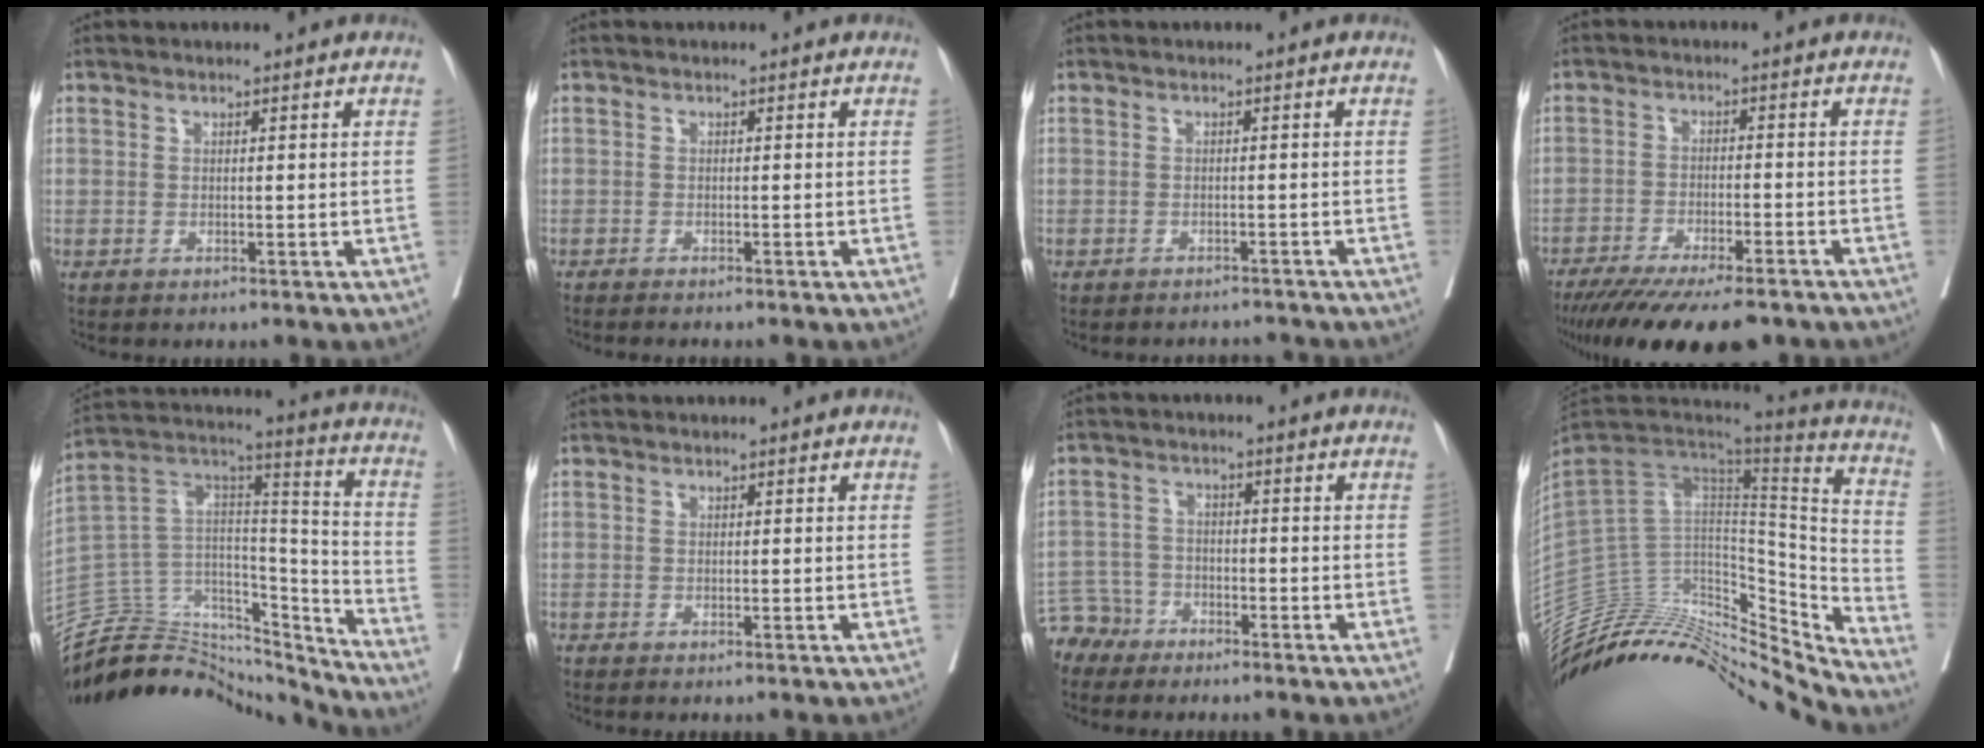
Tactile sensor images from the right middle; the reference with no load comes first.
{"total": 2.2, "force": [-1.9, 0.0, 0.9], "torque": [-0.018, -0.004, -0.027]}
{"total": 4.4, "force": [-4.3, 0.8, 0.1], "torque": [0.001, -0.004, -0.054]}
{"total": 16.1, "force": [-13.1, 2.9, 8.9], "torque": [-0.137, -0.032, -0.197]}
{"total": 23.2, "force": [-21.7, 6.8, 4.5], "torque": [-0.101, 0.062, -0.348]}
{"total": 0.9, "force": [-0.8, 0.0, 0.3], "torque": [-0.007, -0.002, -0.014]}
{"total": 4.5, "force": [-3.9, 2.2, -0.8], "torque": [0.014, 0.000, -0.080]}
{"total": 27.9, "force": [-26.0, 7.1, 7.2], "torque": [-0.108, 0.036, -0.388]}